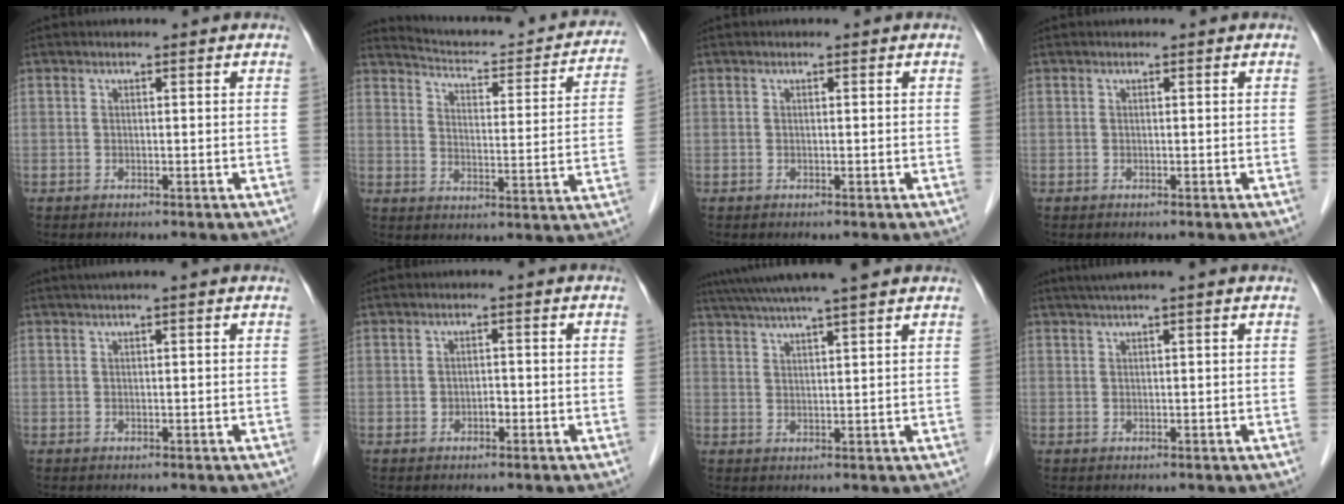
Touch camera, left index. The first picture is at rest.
{"total": 19.0, "force": [17.9, 3.3, 5.4], "torque": [-0.066, -0.034, 0.218]}
{"total": 0.0}
{"total": 0.0}
{"total": 2.8, "force": [2.2, -0.6, 1.6], "torque": [-0.019, 0.024, 0.039]}
{"total": 1.2, "force": [-0.7, 0.8, 0.6], "torque": [-0.011, 0.000, -0.011]}
{"total": 12.7, "force": [10.9, -0.4, 6.5], "torque": [-0.117, 0.031, 0.154]}
{"total": 3.6, "force": [2.8, -1.0, 2.0], "torque": [-0.025, 0.024, 0.050]}